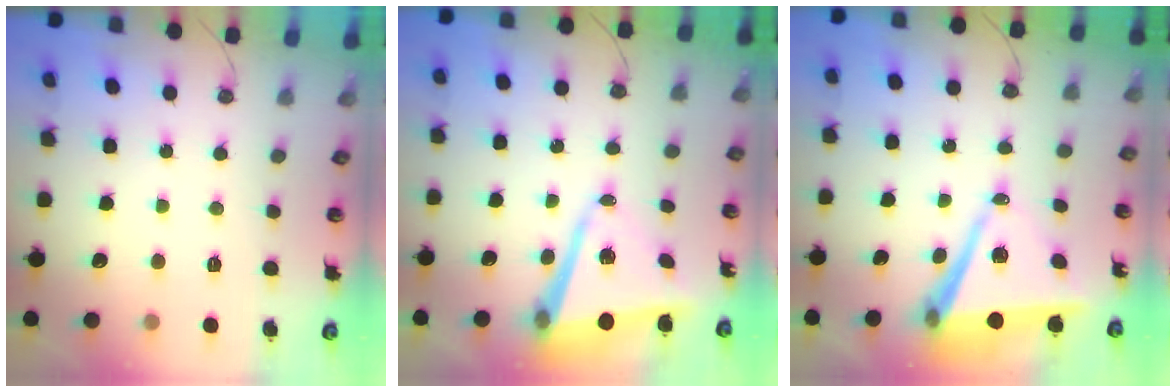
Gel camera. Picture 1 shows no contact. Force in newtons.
{"total": 9.8, "press": 9.7, "slide": 1.4}
{"total": 10.4, "press": 9.6, "slide": 3.9}